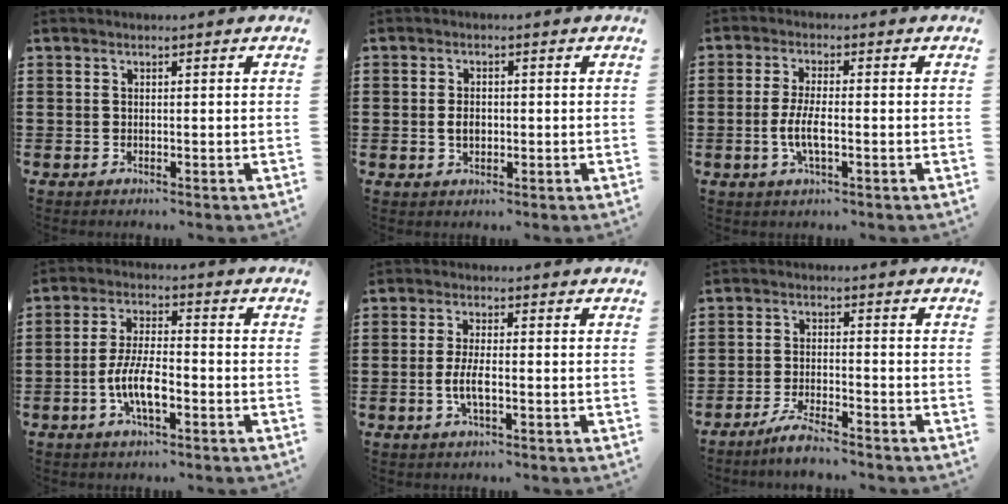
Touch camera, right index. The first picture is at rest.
{"total": 2.4, "force": [-0.2, 1.5, 1.9], "torque": [-0.039, 0.001, -0.005]}
{"total": 4.8, "force": [-1.3, 1.3, 4.4], "torque": [-0.104, -0.005, -0.033]}
{"total": 7.4, "force": [-2.6, 2.5, 6.4], "torque": [-0.148, -0.008, -0.055]}
{"total": 4.0, "force": [-1.0, 1.1, 3.7], "torque": [-0.085, -0.004, -0.025]}
{"total": 3.9, "force": [-3.6, 0.1, 1.5], "torque": [-0.035, -0.001, -0.072]}